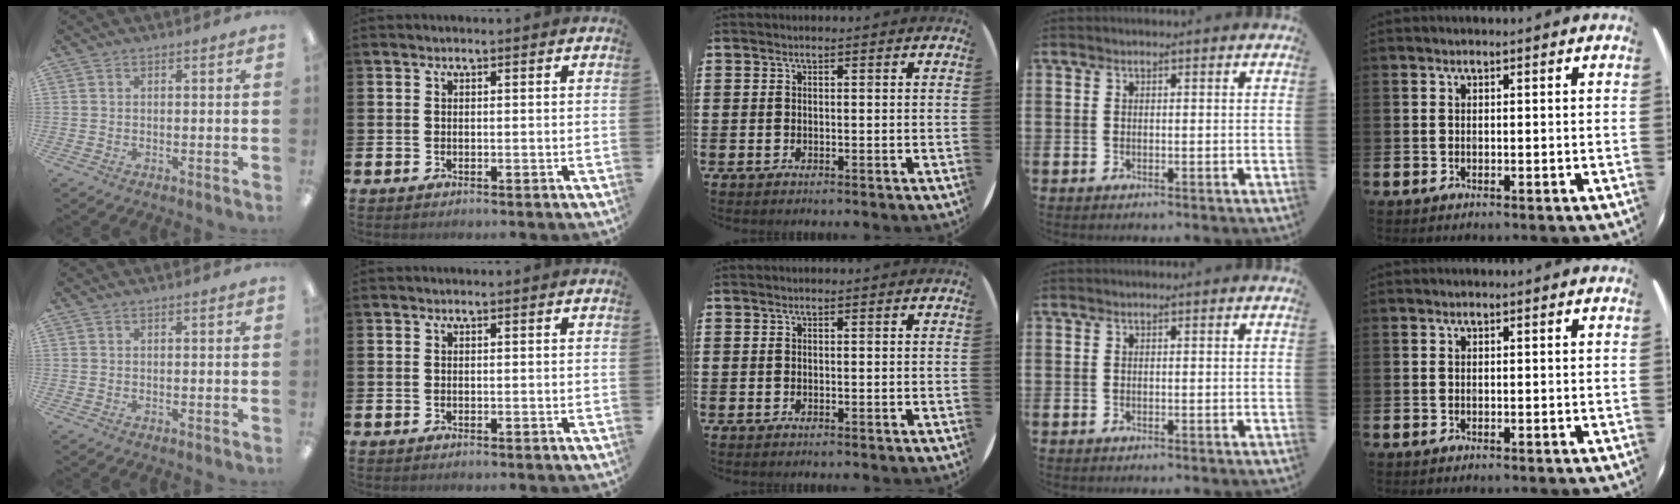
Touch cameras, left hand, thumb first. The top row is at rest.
{}